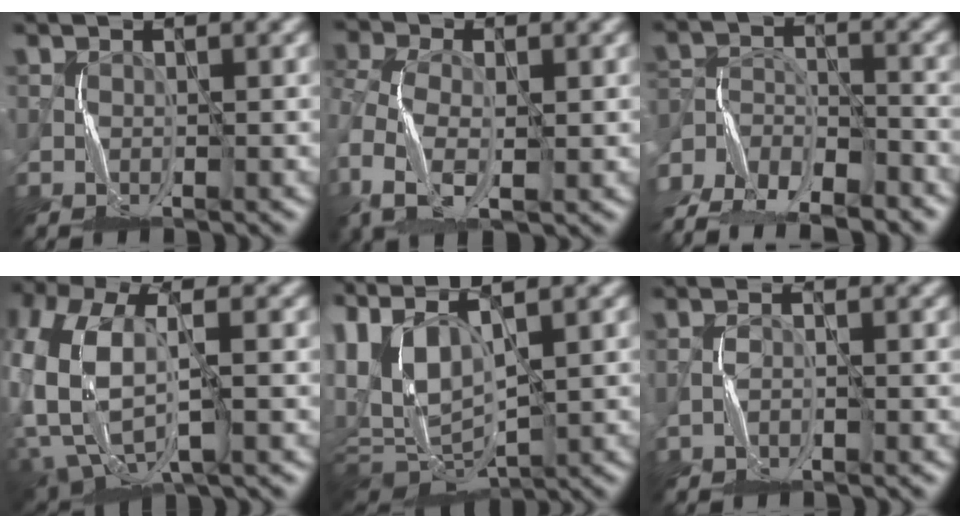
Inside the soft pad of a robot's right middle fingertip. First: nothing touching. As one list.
[{"total": 6.3, "force": [-2.2, 4.0, 4.3], "torque": [-0.106, -0.004, -0.056]}, {"total": 11.9, "force": [-10.8, 3.8, 2.9], "torque": [-0.051, -0.010, -0.183]}, {"total": 9.4, "force": [-1.2, 5.7, 7.4], "torque": [-0.208, -0.027, -0.013]}, {"total": 8.5, "force": [1.6, 4.7, 6.9], "torque": [-0.159, 0.000, 0.041]}, {"total": 1.2, "force": [-1.0, -0.3, -0.6], "torque": [0.009, 0.007, -0.022]}]